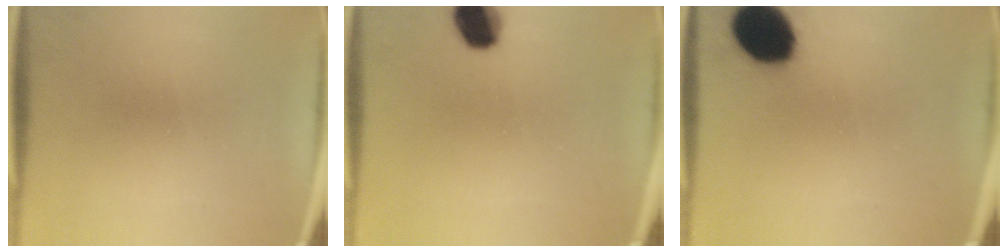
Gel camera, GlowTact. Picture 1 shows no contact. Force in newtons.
{"total": 8.1}
{"total": 14.5}